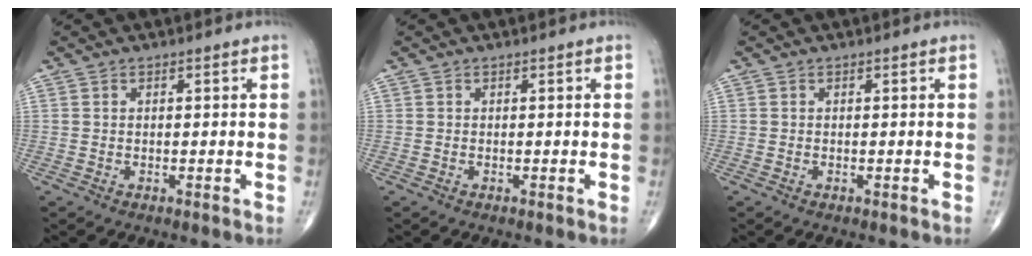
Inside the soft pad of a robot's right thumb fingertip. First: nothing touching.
{"total": 0.0}
{"total": 0.0}